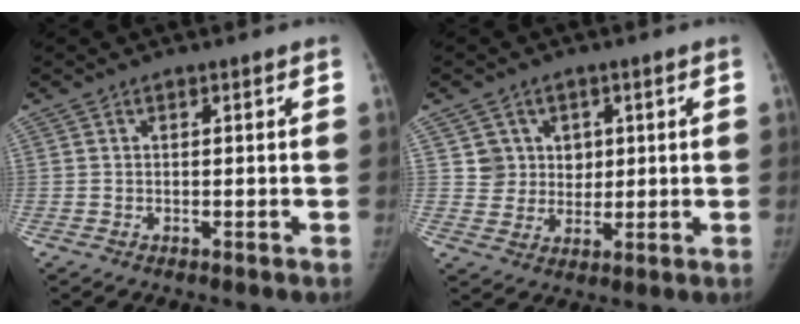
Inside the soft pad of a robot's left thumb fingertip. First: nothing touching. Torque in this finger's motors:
{"motor_torque": [0.06, -0.07, -0.10, 0.46, 0.00]}